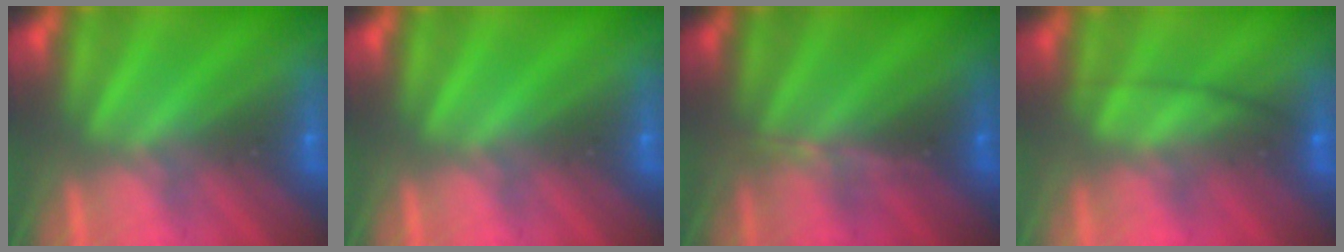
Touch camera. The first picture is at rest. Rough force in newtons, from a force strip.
{"total": 0.0}
{"total": 2.9}
{"total": 2.4}